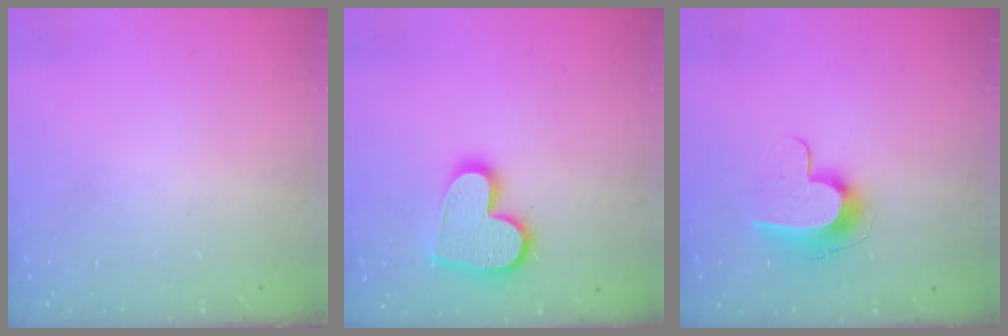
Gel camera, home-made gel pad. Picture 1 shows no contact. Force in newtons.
{"total": 14.9, "press": 14.8, "slide": 1.1}
{"total": 9.9, "press": 9.9, "slide": 0.3}